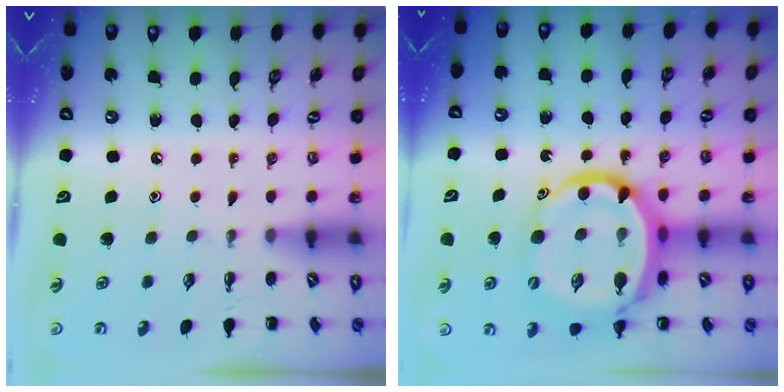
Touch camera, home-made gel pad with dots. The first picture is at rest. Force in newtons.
{"total": 17.1, "press": 16.4, "slide": 4.6}